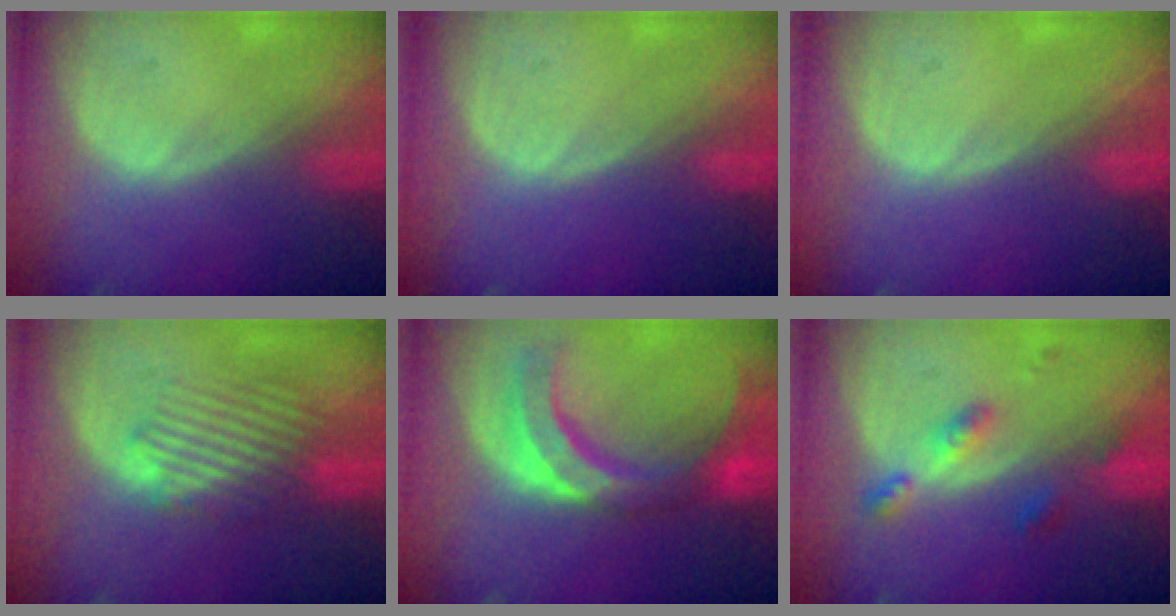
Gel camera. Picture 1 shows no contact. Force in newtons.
{"total": 0.0}
{"total": 0.0}
{"total": 6.2, "press": 6.1, "slide": 1.5}
{"total": 10.1, "press": 9.5, "slide": 3.4}
{"total": 4.7, "press": 4.2, "slide": 2.1}